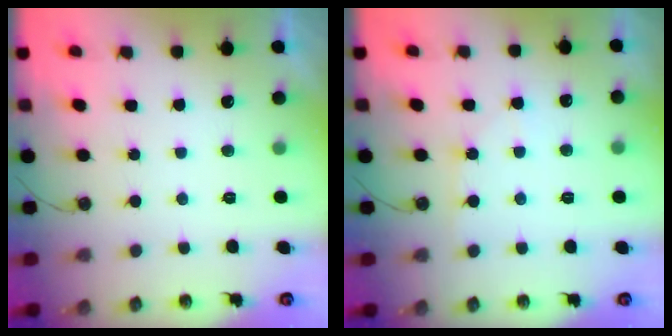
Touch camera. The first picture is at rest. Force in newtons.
{"total": 4.0, "press": 4.0, "slide": 0.6}